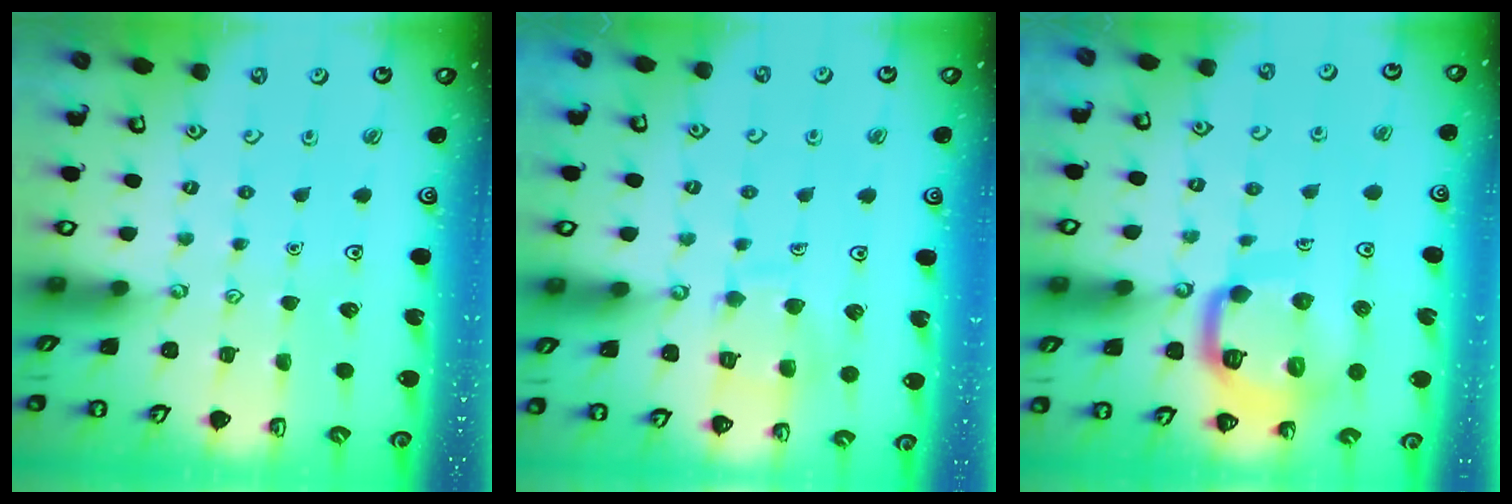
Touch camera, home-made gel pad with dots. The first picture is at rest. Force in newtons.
{"total": 10.1, "press": 10.0, "slide": 0.9}
{"total": 16.6, "press": 16.5, "slide": 1.6}